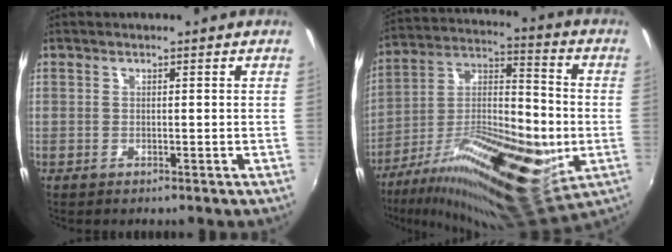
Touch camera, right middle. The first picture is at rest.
{"total": 28.8, "force": [-9.1, 10.9, 25.0], "torque": [-0.430, -0.035, -0.140]}